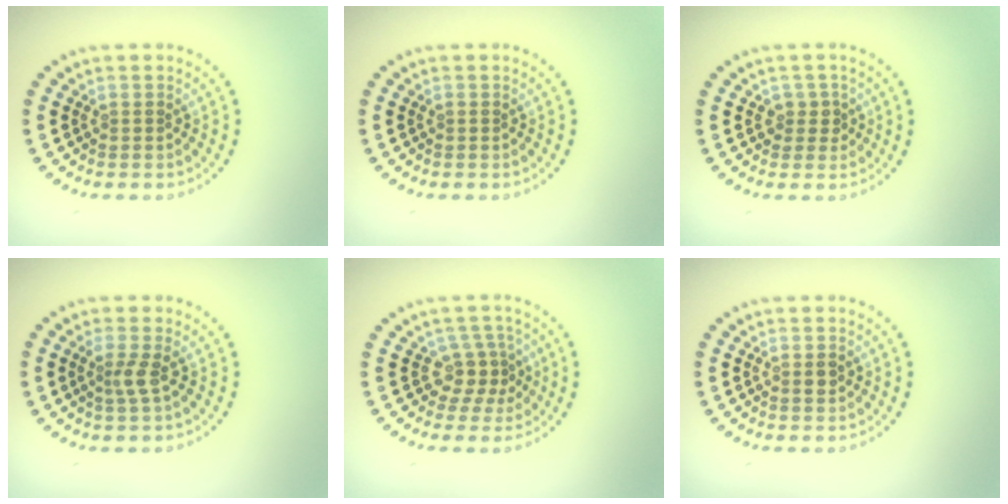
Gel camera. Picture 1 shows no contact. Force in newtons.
{"total": 0.0}
{"total": 1.5, "press": 1.2, "slide": 0.9}
{"total": 1.7, "press": 1.3, "slide": 1.2}
{"total": 2.7, "press": 1.9, "slide": 1.8}
{"total": 1.0, "press": 1.0, "slide": 0.3}